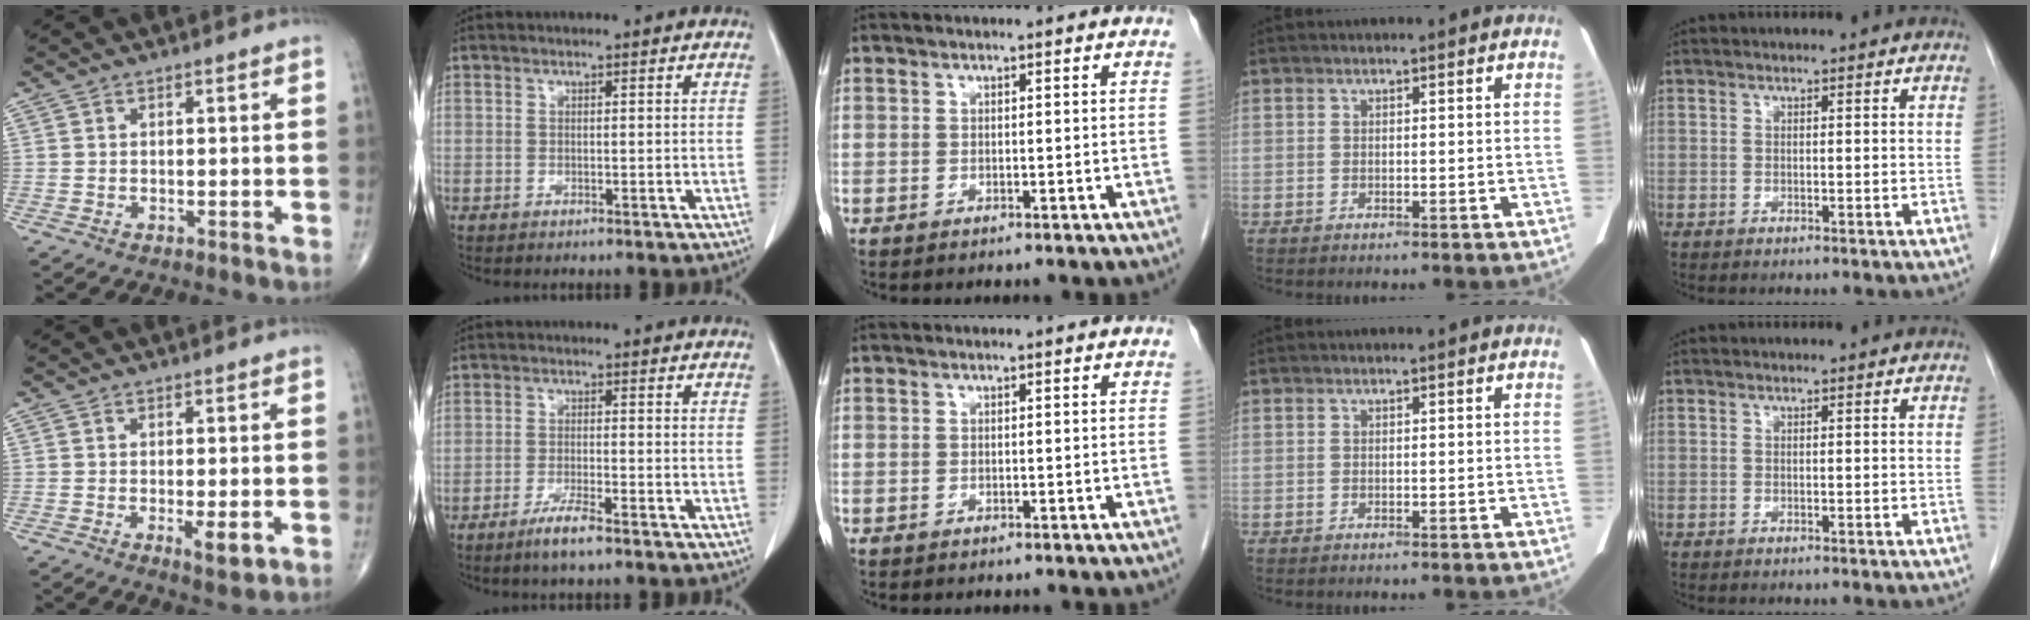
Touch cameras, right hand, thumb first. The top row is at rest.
{"thumb": {"total": 3.7, "force": [-1.0, 1.0, 3.4], "torque": [-0.050, -0.010, -0.015]}, "index": {"total": 4.0, "force": [-2.8, 0.0, 2.8], "torque": [-0.058, -0.008, -0.055]}}